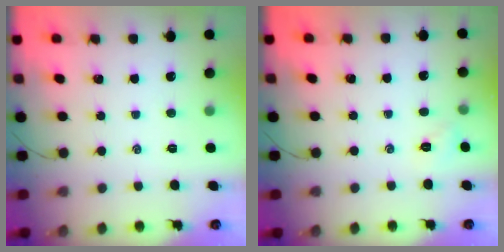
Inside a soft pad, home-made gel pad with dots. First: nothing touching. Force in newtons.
{"total": 2.1, "press": 2.0, "slide": 0.6}